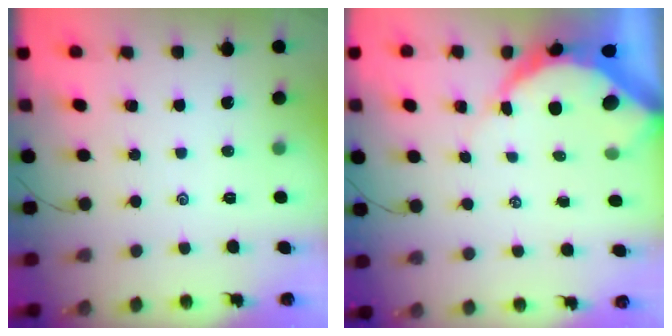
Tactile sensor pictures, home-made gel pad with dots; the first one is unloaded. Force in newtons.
{"total": 9.3, "press": 9.3, "slide": 1.0}